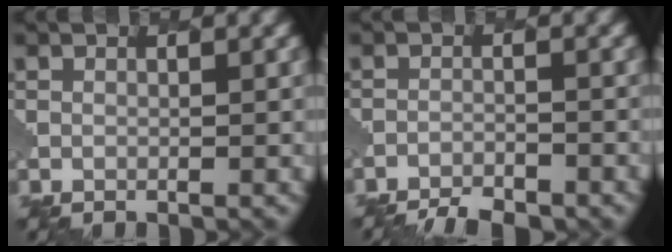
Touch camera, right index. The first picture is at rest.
{"total": 4.7, "force": [-4.5, 1.0, 1.0], "torque": [-0.021, -0.012, -0.068]}